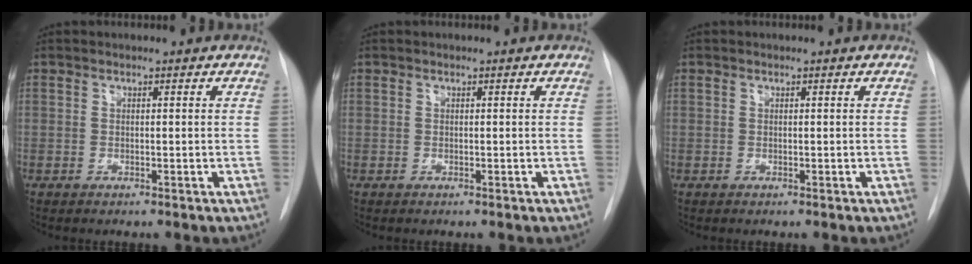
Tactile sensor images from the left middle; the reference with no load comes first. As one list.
[{"total": 0.0}, {"total": 0.0}]